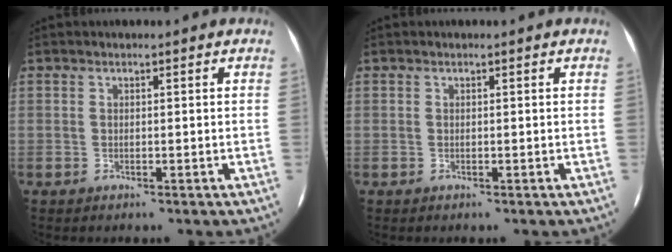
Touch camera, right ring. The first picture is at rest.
{"total": 0.0}